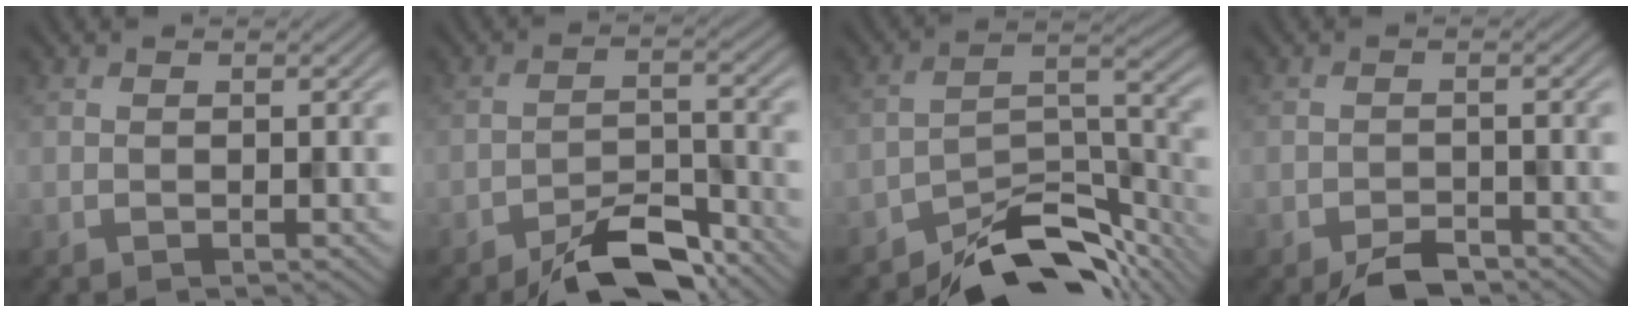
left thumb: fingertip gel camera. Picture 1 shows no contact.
{"total": 7.1, "force": [-5.4, 2.4, 3.9], "torque": [-0.059, 0.004, -0.098]}
{"total": 10.9, "force": [-9.1, 3.4, 5.0], "torque": [-0.063, -0.001, -0.163]}
{"total": 3.4, "force": [-2.7, 1.2, 1.6], "torque": [-0.025, -0.002, -0.050]}